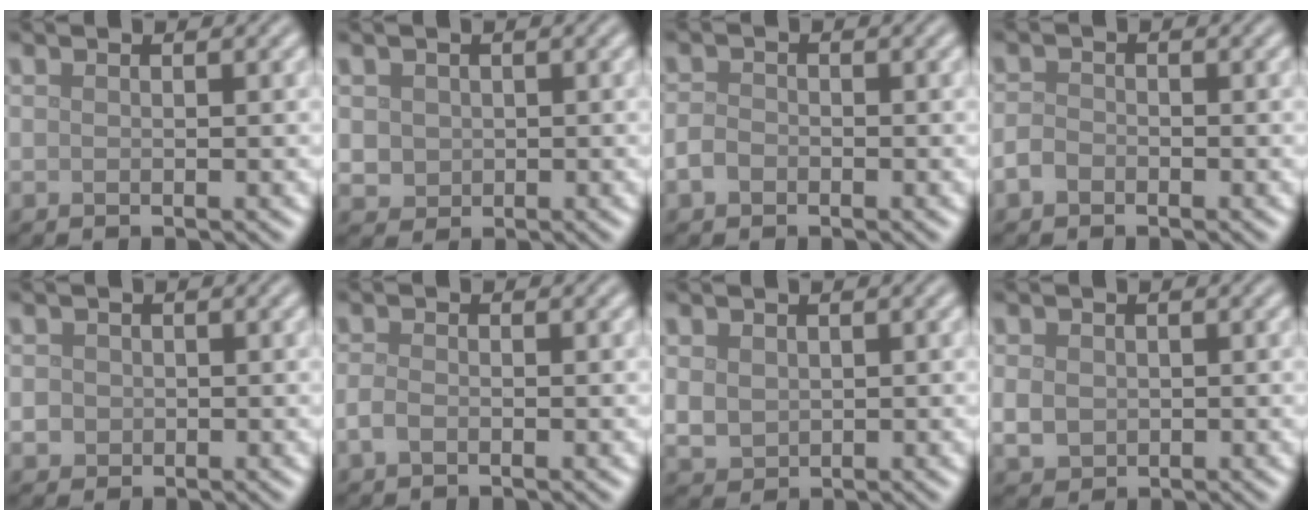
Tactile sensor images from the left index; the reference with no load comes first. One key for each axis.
{"total": 1.8, "fx": 0.2, "fy": 1.7, "fz": 0.6, "tx": -0.014, "ty": -0.006, "tz": 0.007}
{"total": 1.5, "fx": -0.8, "fy": 1.1, "fz": 0.7, "tx": -0.013, "ty": 0.000, "tz": -0.019}
{"total": 1.5, "fx": -0.8, "fy": 1.0, "fz": 0.6, "tx": -0.010, "ty": 0.001, "tz": -0.021}
{"total": 1.5, "fx": 0.0, "fy": 1.4, "fz": 0.4, "tx": 0.002, "ty": -0.002, "tz": 0.002}
{"total": 1.2, "fx": -0.6, "fy": 0.6, "fz": 0.8, "tx": -0.020, "ty": -0.001, "tz": -0.015}
{"total": 1.9, "fx": 0.5, "fy": 1.6, "fz": 0.9, "tx": -0.020, "ty": -0.004, "tz": 0.012}
{"total": 2.1, "fx": -0.1, "fy": 1.9, "fz": 1.1, "tx": -0.022, "ty": -0.004, "tz": -0.004}